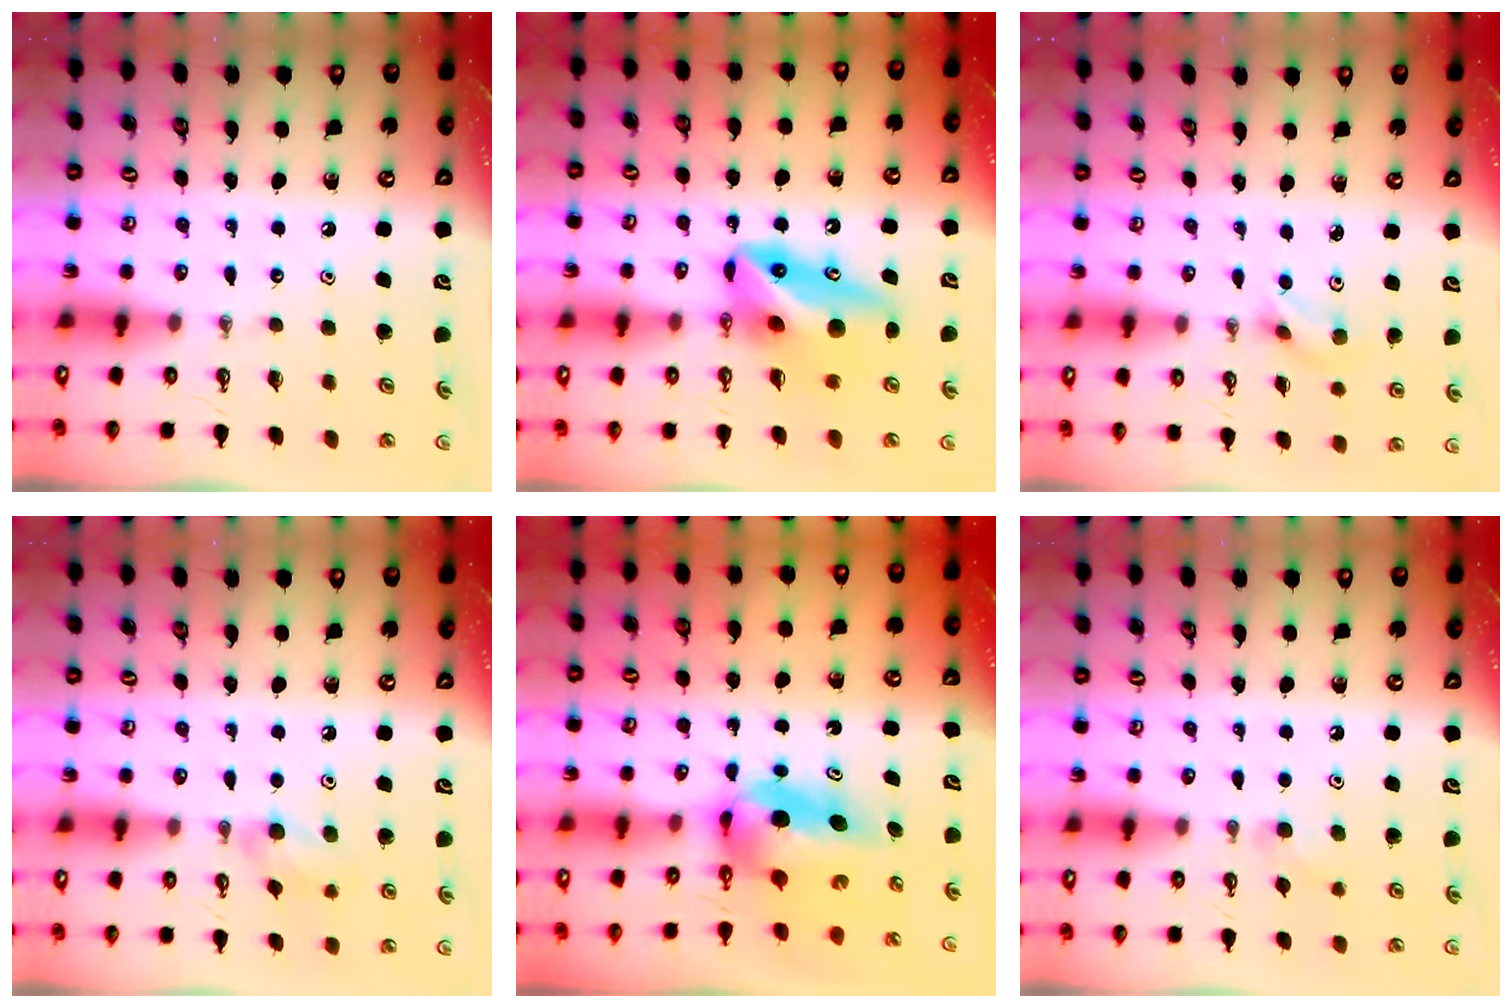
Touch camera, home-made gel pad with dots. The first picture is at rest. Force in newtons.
{"total": 10.5, "press": 10.4, "slide": 1.6}
{"total": 2.6, "press": 2.4, "slide": 0.9}
{"total": 7.7, "press": 7.6, "slide": 1.3}
{"total": 6.1, "press": 6.0, "slide": 1.0}
{"total": 4.3, "press": 4.1, "slide": 1.3}